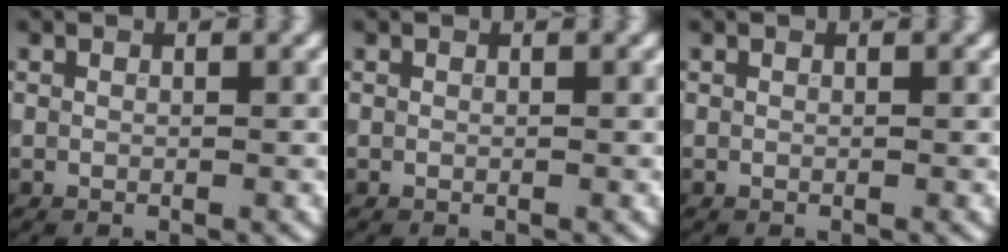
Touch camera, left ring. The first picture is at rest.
{"total": 0.0}
{"total": 0.0}